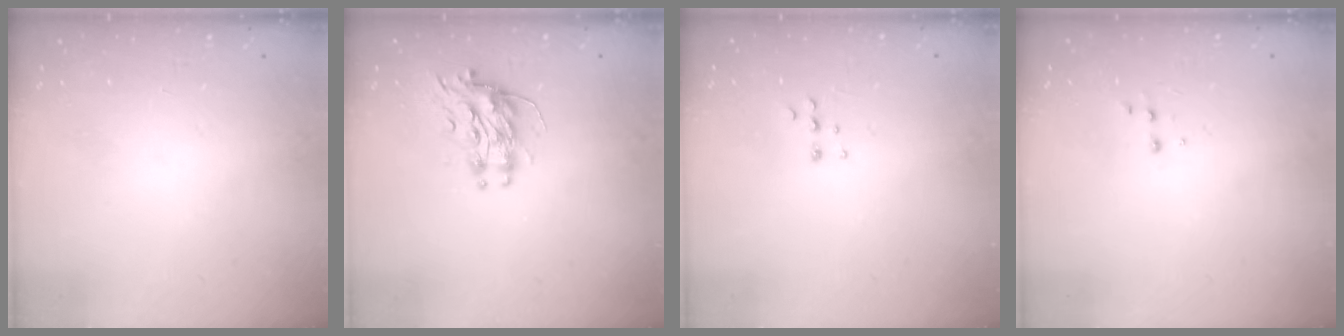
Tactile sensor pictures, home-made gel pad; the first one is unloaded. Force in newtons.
{"total": 9.0, "press": 9.0, "slide": 0.7}
{"total": 5.1, "press": 5.0, "slide": 0.7}
{"total": 1.9, "press": 1.9, "slide": 0.2}